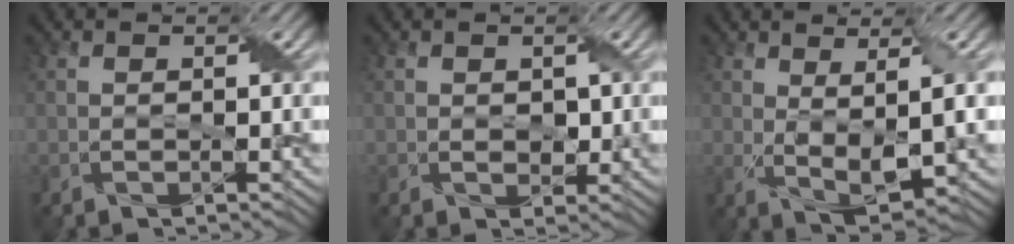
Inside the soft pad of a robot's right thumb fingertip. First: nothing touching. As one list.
[{"total": 1.2, "force": [0.1, 1.1, 0.6], "torque": [-0.012, -0.006, 0.005]}, {"total": 4.8, "force": [1.3, 1.3, 4.4], "torque": [-0.086, -0.003, 0.027]}]